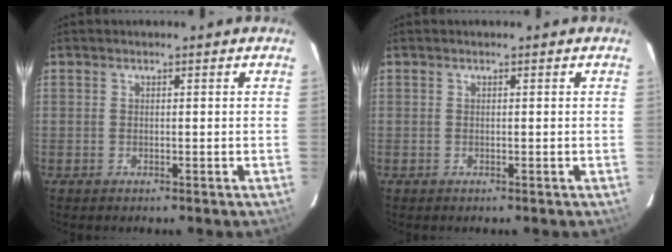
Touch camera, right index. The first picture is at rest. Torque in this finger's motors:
{"motor_torque": [0.00, 0.00, 0.00, 0.00]}